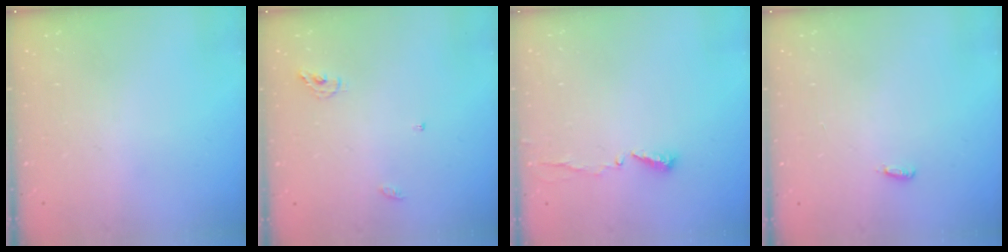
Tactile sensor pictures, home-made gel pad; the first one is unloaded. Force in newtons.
{"total": 5.5, "press": 5.5, "slide": 0.4}
{"total": 4.8, "press": 4.8, "slide": 0.3}
{"total": 2.9, "press": 2.8, "slide": 0.9}